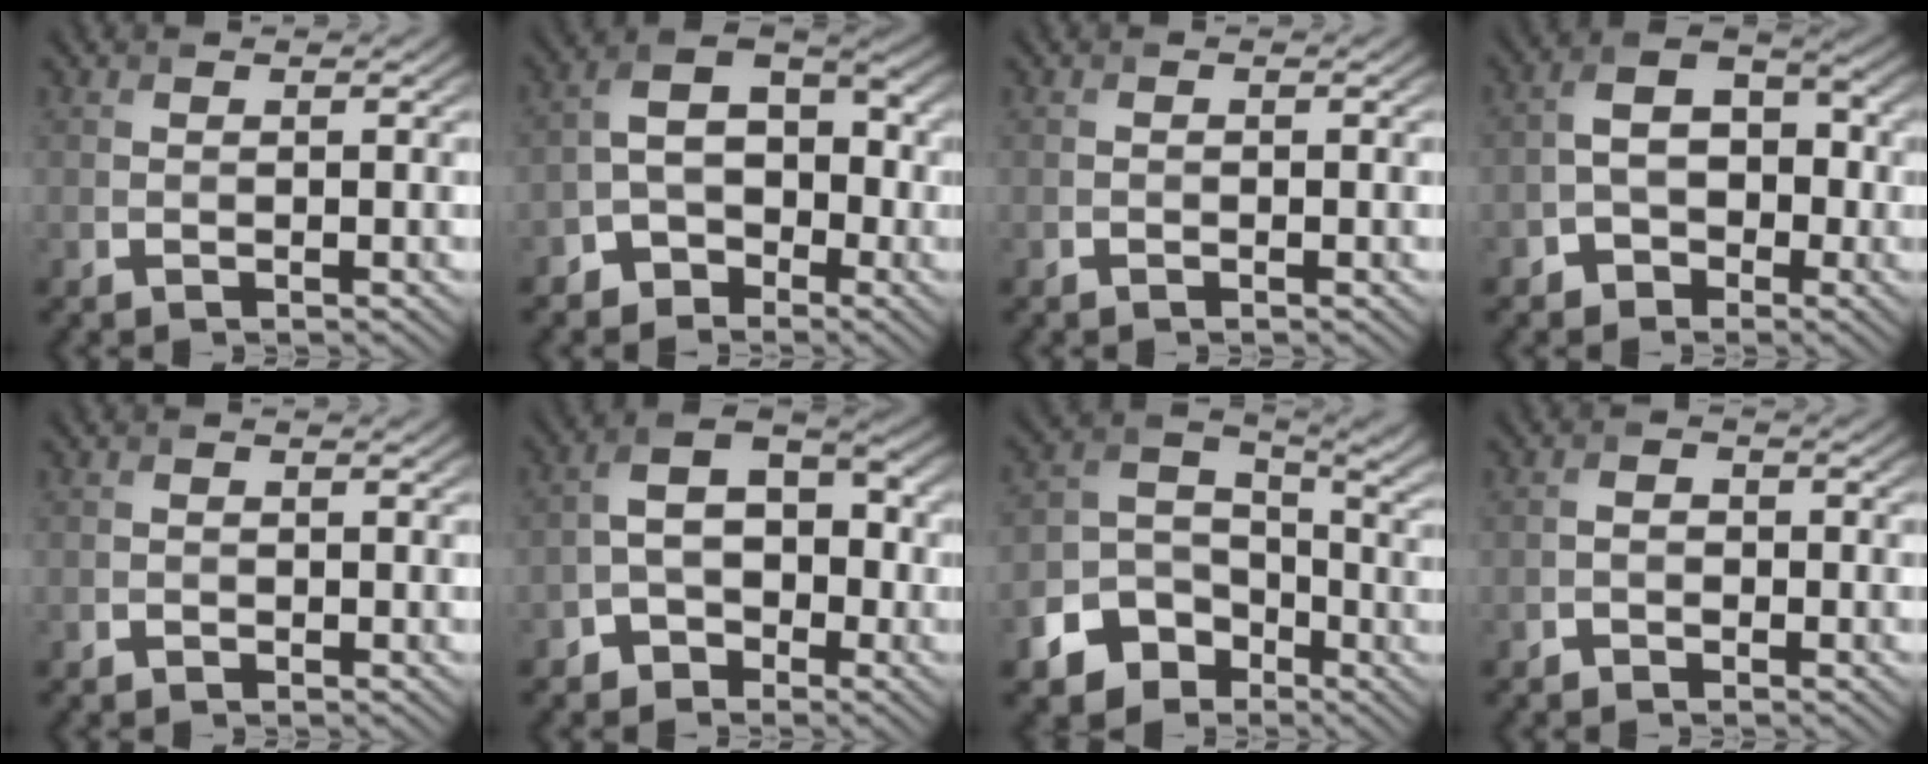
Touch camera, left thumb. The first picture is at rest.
{"total": 7.1, "force": [-3.8, 5.1, 3.1], "torque": [-0.049, 0.002, -0.077]}
{"total": 0.5, "force": [-0.5, 0.2, 0.0], "torque": [0.001, -0.003, -0.011]}
{"total": 5.8, "force": [-2.5, 4.4, 2.9], "torque": [-0.033, 0.004, -0.054]}
{"total": 0.7, "force": [-0.5, 0.5, 0.0], "torque": [-0.002, -0.004, -0.014]}
{"total": 6.5, "force": [-3.0, 4.7, 3.3], "torque": [-0.039, 0.006, -0.063]}
{"total": 9.8, "force": [-4.2, 7.5, 4.7], "torque": [-0.112, -0.028, -0.089]}
{"total": 1.5, "force": [-0.9, 1.1, 0.5], "torque": [0.001, 0.004, -0.019]}